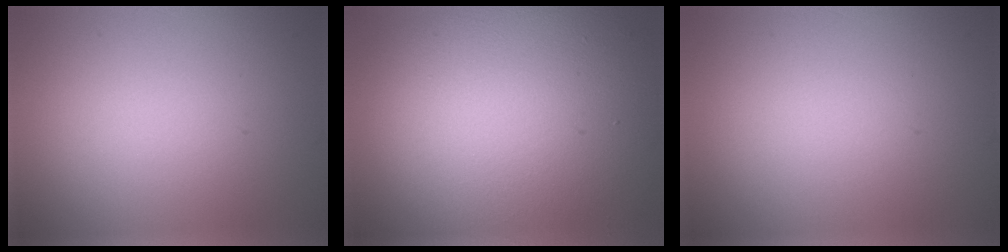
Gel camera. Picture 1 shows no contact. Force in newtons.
{"total": 15.0, "press": 15.0, "slide": 0.4}
{"total": 0.0}